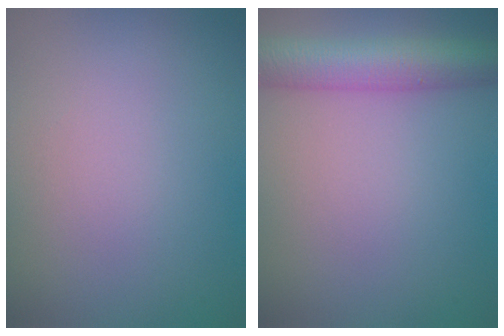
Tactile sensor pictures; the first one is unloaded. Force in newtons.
{"total": 5.9, "press": 5.9, "slide": 0.2}